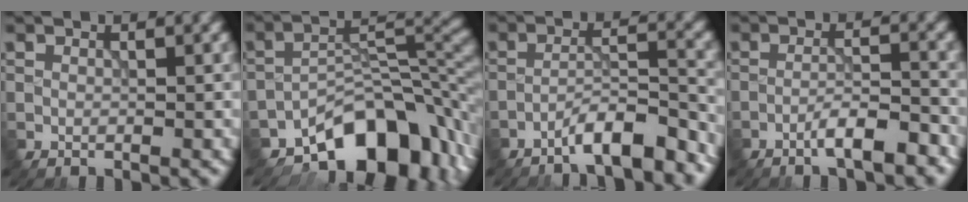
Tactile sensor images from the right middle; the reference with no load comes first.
{"total": 10.5, "force": [-7.2, 4.9, 5.9], "torque": [-0.067, 0.001, -0.129]}
{"total": 5.6, "force": [-4.4, 1.0, 3.3], "torque": [-0.048, 0.011, -0.075]}
{"total": 4.1, "force": [-2.7, 0.6, 3.0], "torque": [-0.048, 0.011, -0.052]}